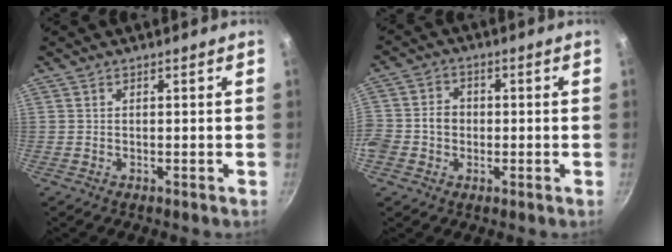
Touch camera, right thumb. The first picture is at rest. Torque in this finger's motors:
{"motor_torque": [0.92, 0.32, 0.67, -0.17, 0.03]}